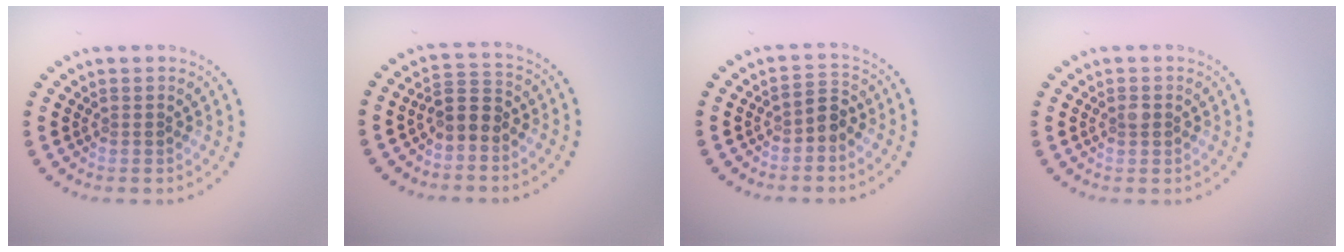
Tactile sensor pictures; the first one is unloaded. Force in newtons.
{"total": 2.6, "press": 2.2, "slide": 1.2}
{"total": 1.7, "press": 1.4, "slide": 0.9}
{"total": 1.0, "press": 1.0, "slide": 0.1}